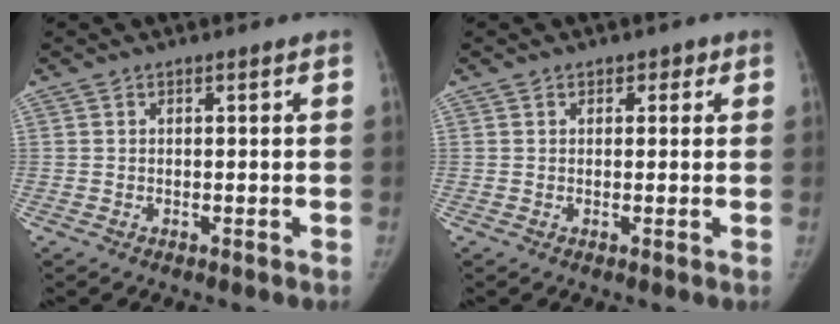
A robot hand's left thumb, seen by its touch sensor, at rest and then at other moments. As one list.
[{"total": 1.8, "force": [0.9, 1.5, 0.5], "torque": [0.017, -0.002, 0.004]}]